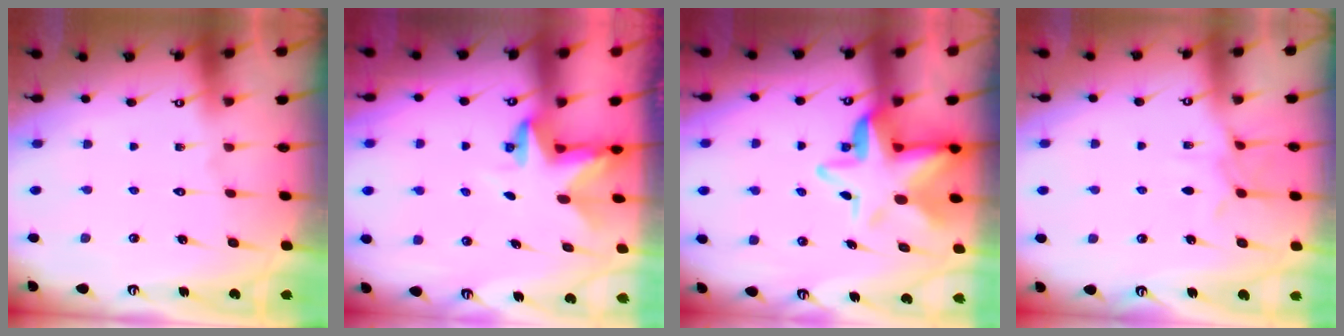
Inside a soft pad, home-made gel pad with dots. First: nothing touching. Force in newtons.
{"total": 2.9, "press": 2.9, "slide": 0.2}
{"total": 10.7, "press": 10.6, "slide": 1.7}
{"total": 6.9, "press": 6.9, "slide": 0.6}